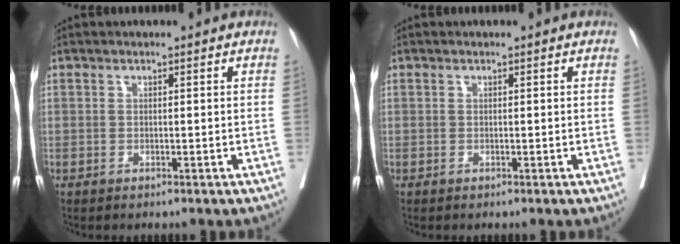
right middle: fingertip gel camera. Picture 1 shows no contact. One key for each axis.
{"total": 0.0}